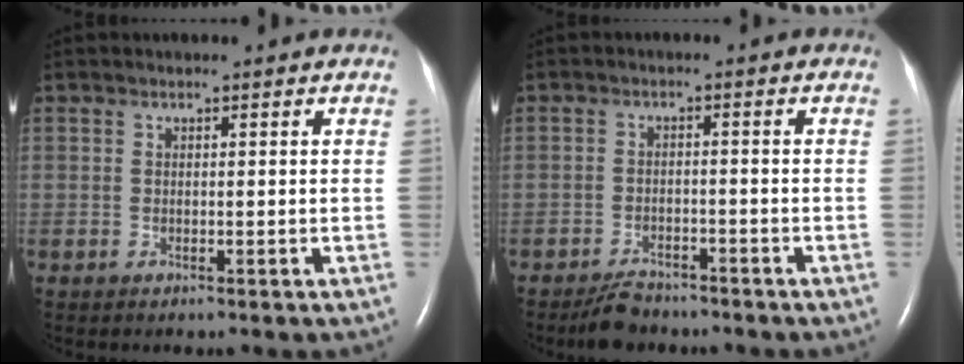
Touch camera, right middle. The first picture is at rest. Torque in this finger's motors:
{"motor_torque": [0.40, -0.44, 0.01, 0.00]}